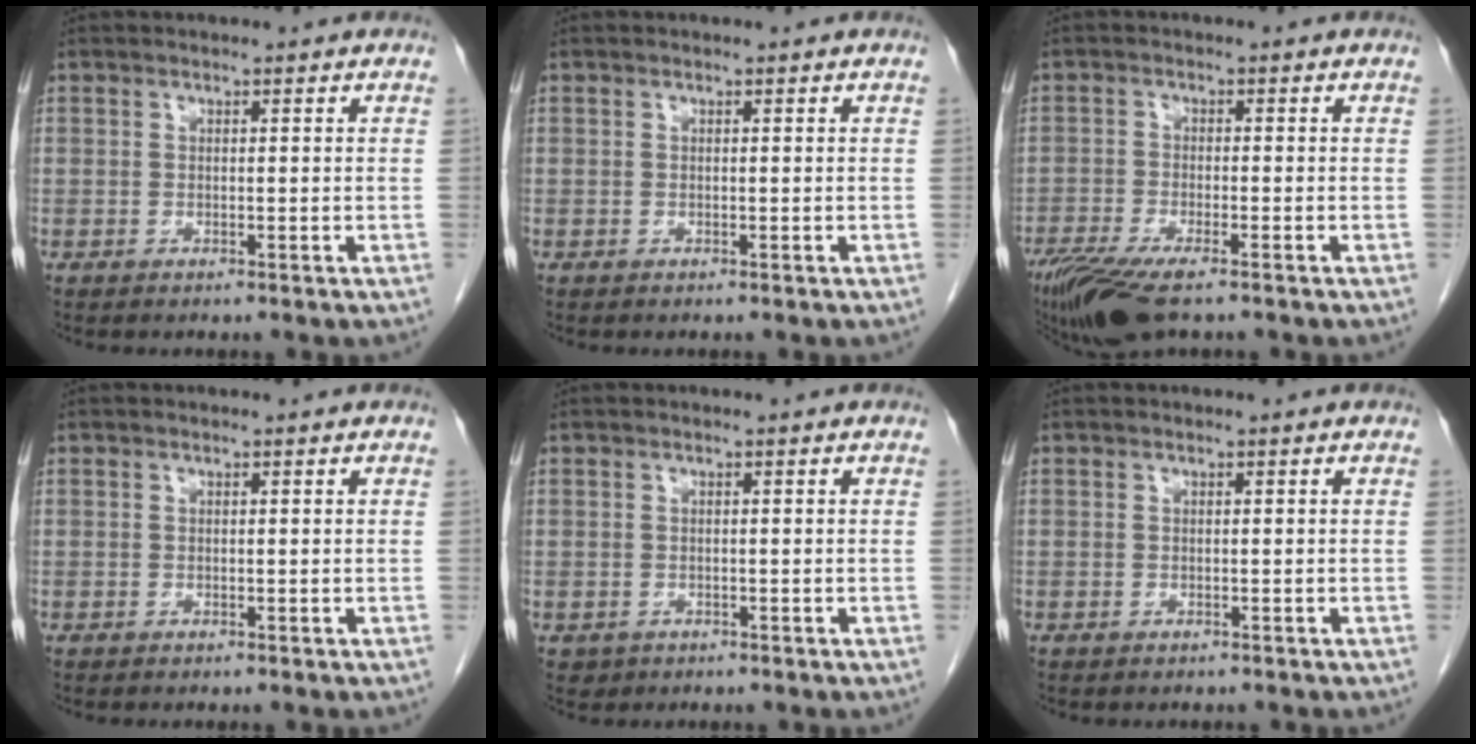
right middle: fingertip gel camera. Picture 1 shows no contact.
{"total": 0.0}
{"total": 9.3, "force": [-6.6, 2.0, 6.3], "torque": [-0.111, -0.021, -0.111]}
{"total": 0.0}
{"total": 1.2, "force": [-0.5, 1.1, 0.2], "torque": [-0.008, 0.004, 0.000]}
{"total": 0.5, "force": [-0.5, 0.2, 0.1], "torque": [-0.009, 0.000, -0.007]}